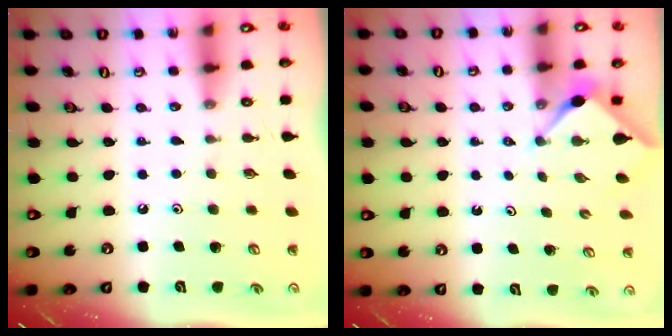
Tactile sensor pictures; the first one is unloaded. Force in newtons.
{"total": 2.8, "press": 2.8, "slide": 0.4}